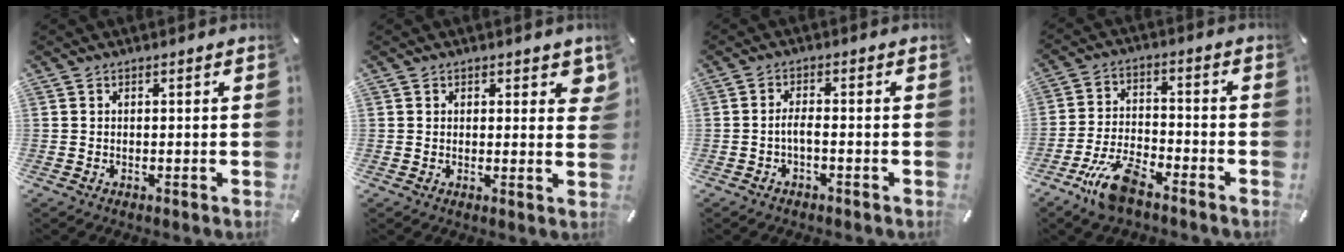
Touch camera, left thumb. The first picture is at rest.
{"total": 1.9, "force": [1.0, 1.2, 1.1], "torque": [0.002, -0.006, 0.012]}
{"total": 2.8, "force": [-1.3, 0.9, 2.3], "torque": [-0.047, 0.005, -0.026]}
{"total": 10.3, "force": [-7.2, 3.6, 6.4], "torque": [-0.135, 0.031, -0.137]}